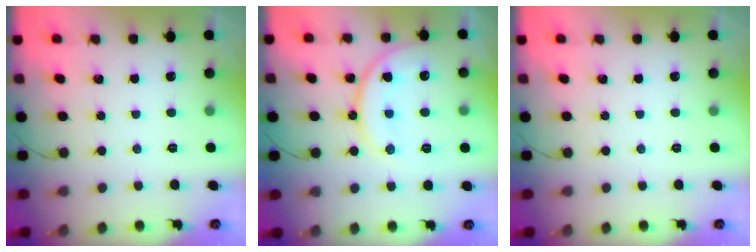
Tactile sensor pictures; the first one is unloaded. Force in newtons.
{"total": 14.1, "press": 14.1, "slide": 1.3}
{"total": 0.0}